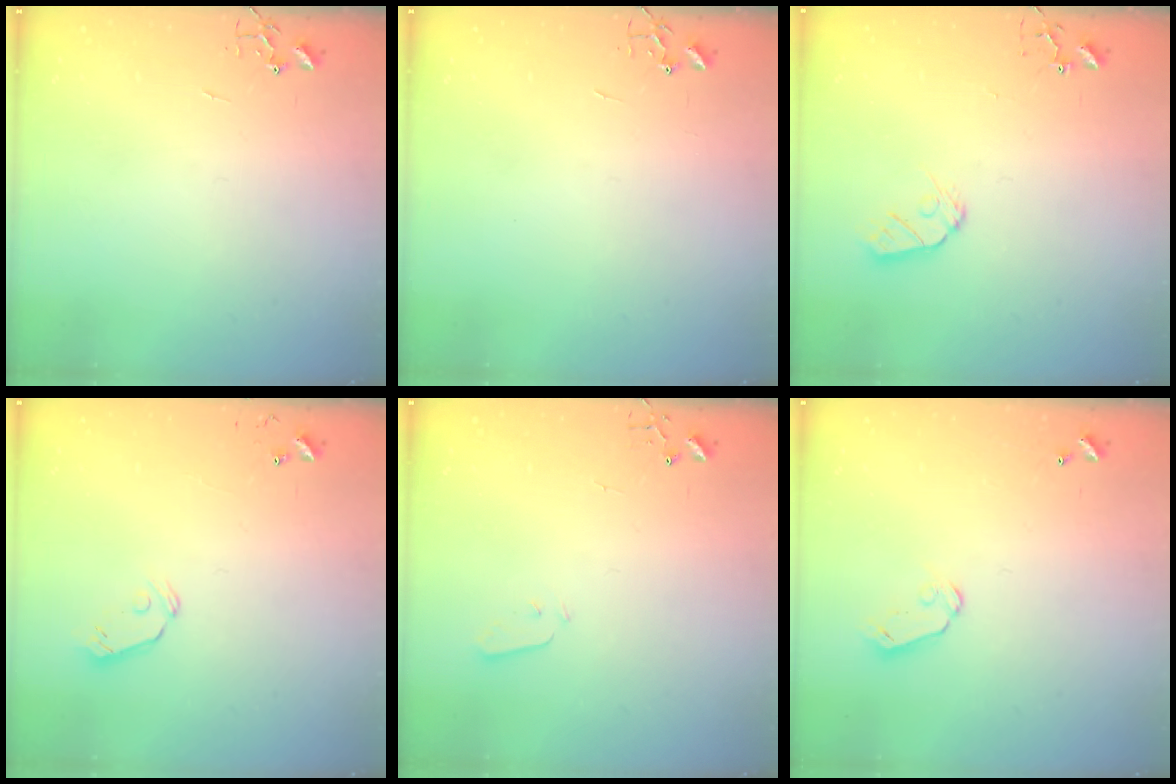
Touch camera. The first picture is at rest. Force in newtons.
{"total": 0.0}
{"total": 7.6, "press": 7.6, "slide": 0.5}
{"total": 5.4, "press": 5.3, "slide": 0.9}
{"total": 2.5, "press": 2.5, "slide": 0.4}
{"total": 5.4, "press": 5.4, "slide": 0.5}